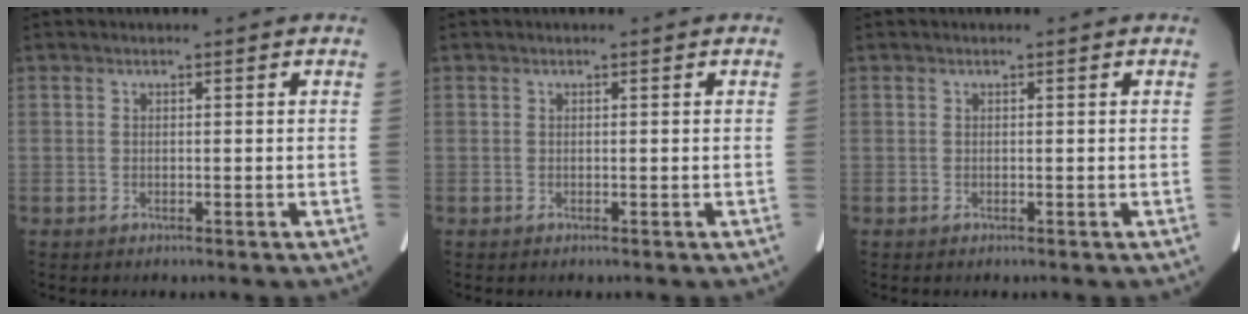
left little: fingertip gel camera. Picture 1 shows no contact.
{"total": 0.0}
{"total": 0.0}